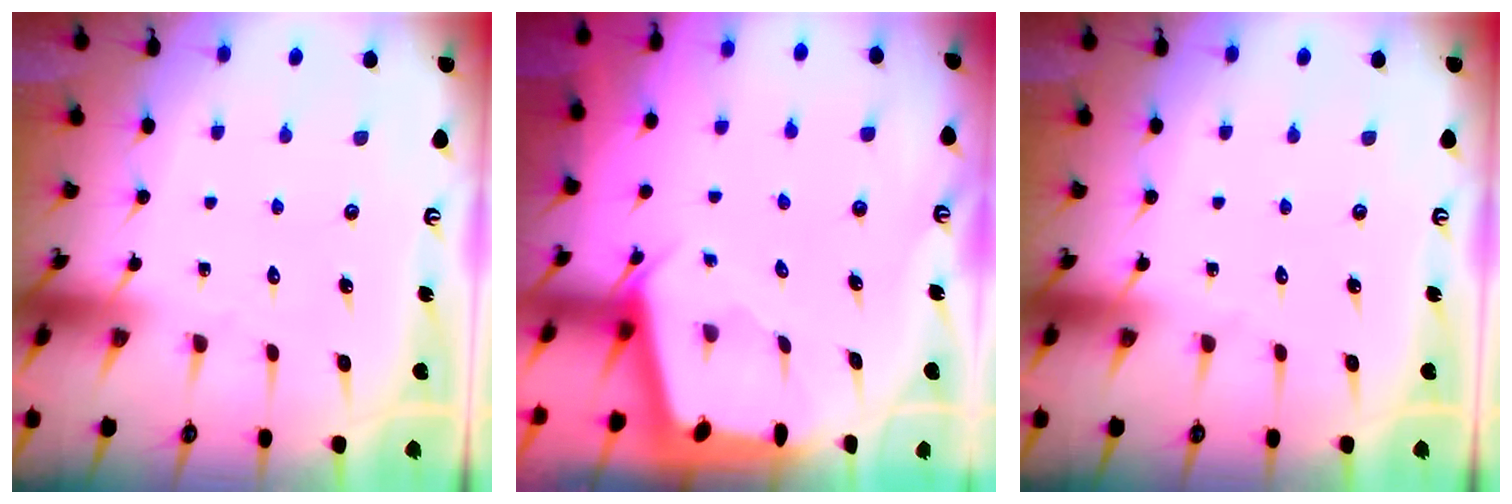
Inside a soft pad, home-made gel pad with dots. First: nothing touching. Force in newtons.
{"total": 2.2, "press": 2.2, "slide": 0.3}
{"total": 0.0}